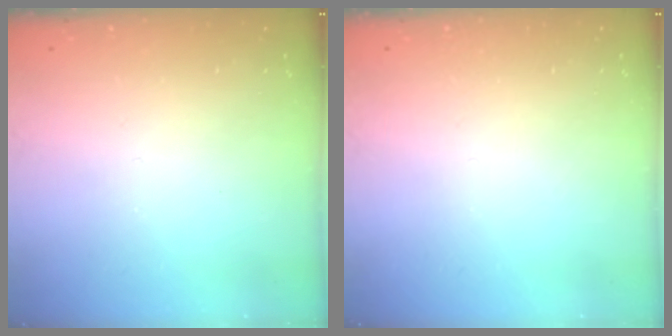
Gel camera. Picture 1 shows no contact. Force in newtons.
{"total": 0.0}